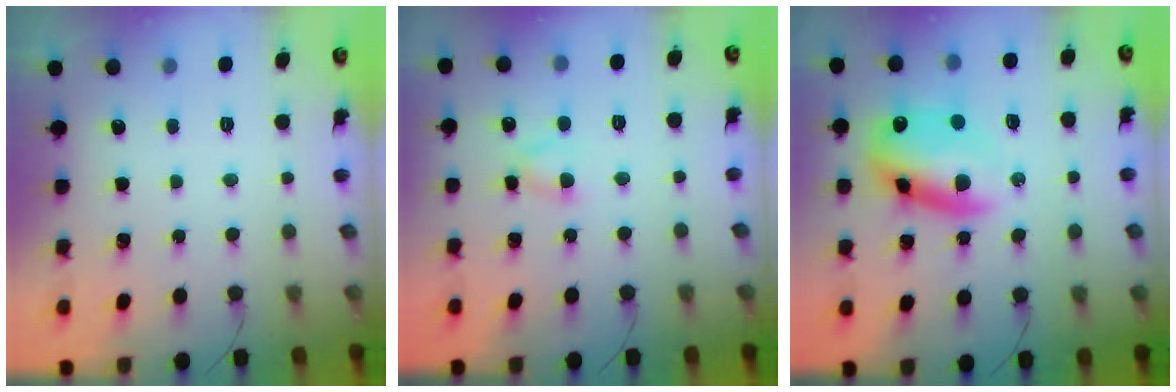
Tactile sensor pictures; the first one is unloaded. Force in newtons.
{"total": 3.5, "press": 3.4, "slide": 1.1}
{"total": 12.3, "press": 11.9, "slide": 2.9}